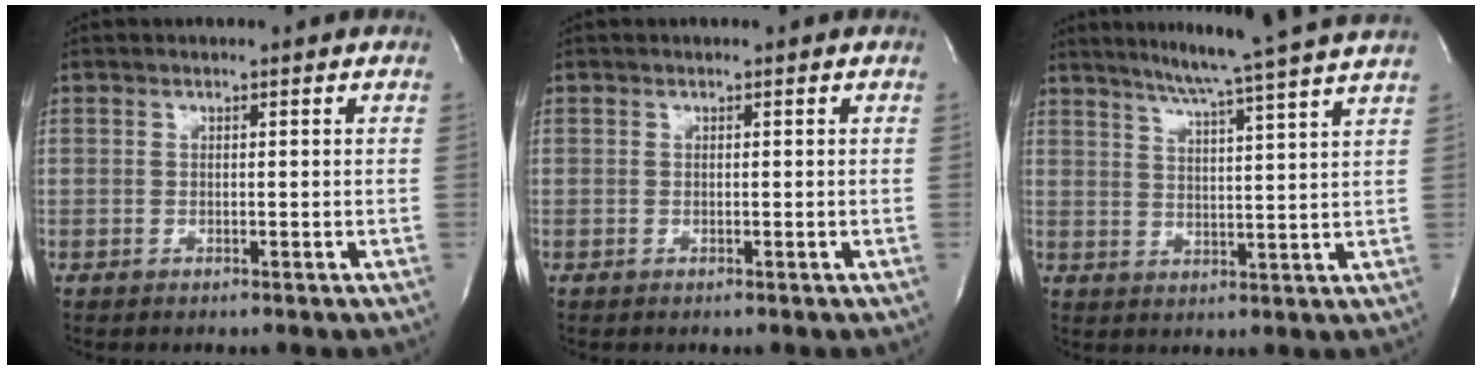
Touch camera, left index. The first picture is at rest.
{"total": 0.0}
{"total": 15.2, "force": [12.9, -2.5, 7.6], "torque": [-0.125, -0.023, 0.165]}